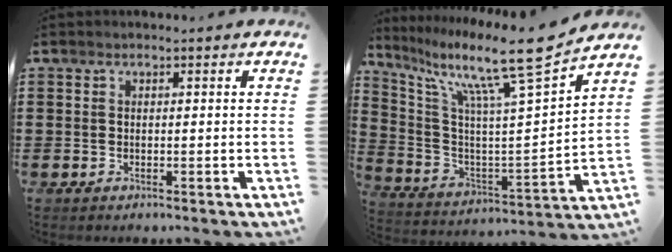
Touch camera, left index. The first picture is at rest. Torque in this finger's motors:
{"motor_torque": [2.14, 0.00, 0.46, 0.21]}